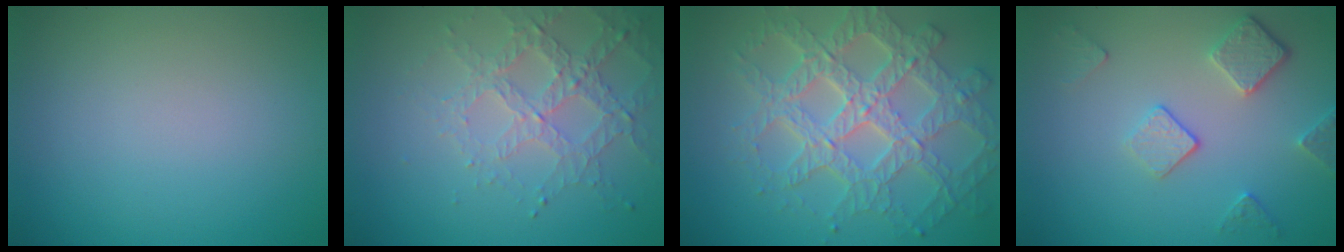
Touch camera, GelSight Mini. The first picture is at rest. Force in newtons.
{"total": 3.1, "press": 3.0, "slide": 0.8}
{"total": 7.7, "press": 5.8, "slide": 5.0}
{"total": 3.5, "press": 2.9, "slide": 2.0}